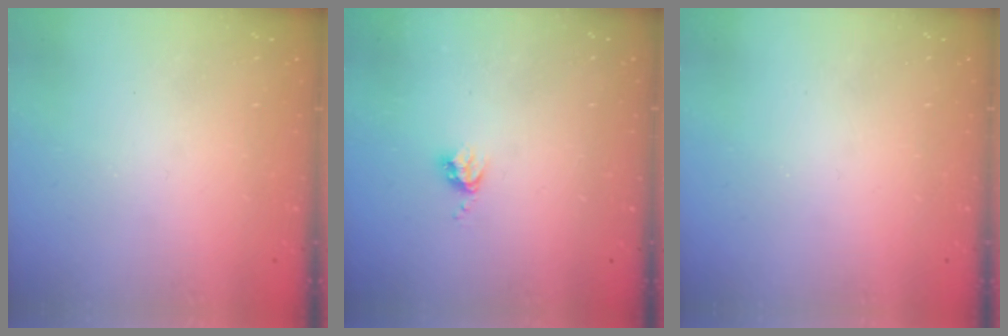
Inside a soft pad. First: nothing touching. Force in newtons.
{"total": 3.5, "press": 3.4, "slide": 0.5}
{"total": 0.0}